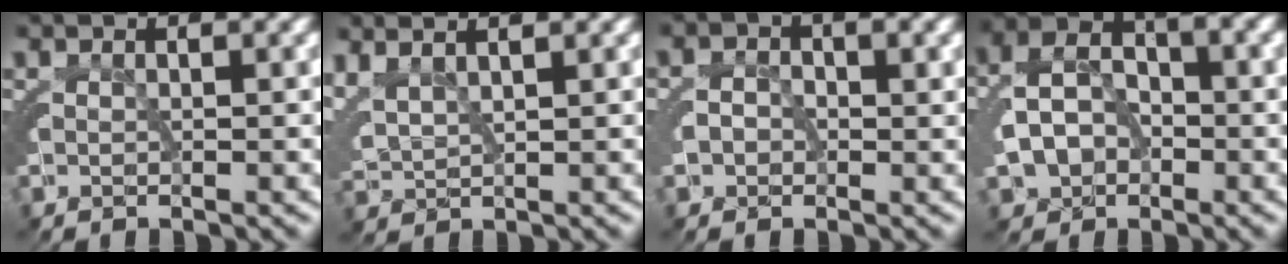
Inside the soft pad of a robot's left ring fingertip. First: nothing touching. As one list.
[{"total": 5.6, "force": [1.6, 4.7, 2.5], "torque": [-0.084, -0.009, 0.027]}, {"total": 3.7, "force": [-0.3, 3.5, 1.1], "torque": [-0.016, -0.011, -0.004]}, {"total": 8.1, "force": [-0.4, 7.1, 3.8], "torque": [-0.072, -0.004, -0.019]}]